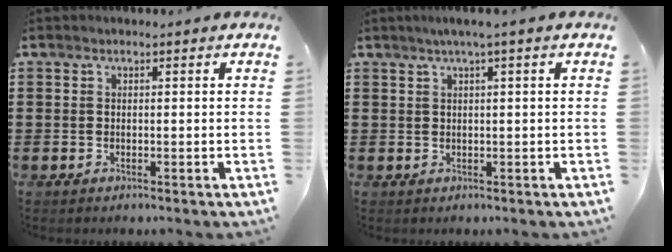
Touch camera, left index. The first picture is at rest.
{"total": 1.6, "force": [0.6, -0.3, 1.5], "torque": [-0.026, -0.003, 0.010]}